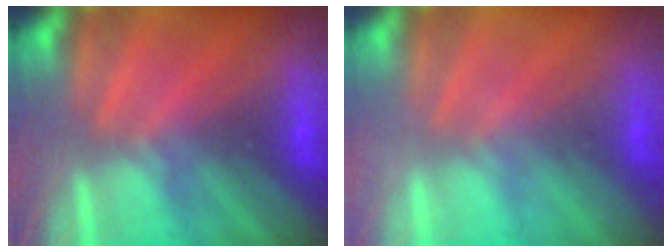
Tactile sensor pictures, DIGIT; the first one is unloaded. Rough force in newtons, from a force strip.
{"total": 2.3}